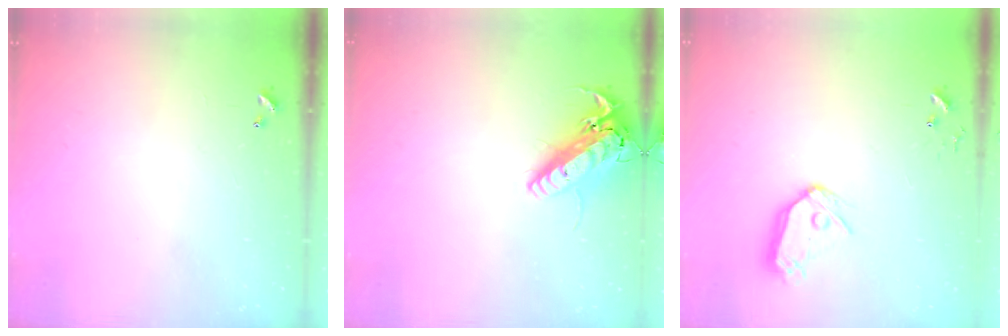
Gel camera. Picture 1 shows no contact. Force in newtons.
{"total": 16.5, "press": 16.3, "slide": 3.0}
{"total": 11.3, "press": 11.2, "slide": 1.4}